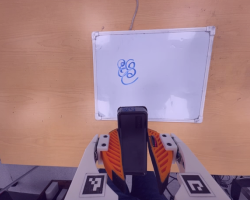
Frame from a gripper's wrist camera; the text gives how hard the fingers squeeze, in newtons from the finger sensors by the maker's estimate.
{"total": 10.0, "left": 8.1, "right": 11.9}